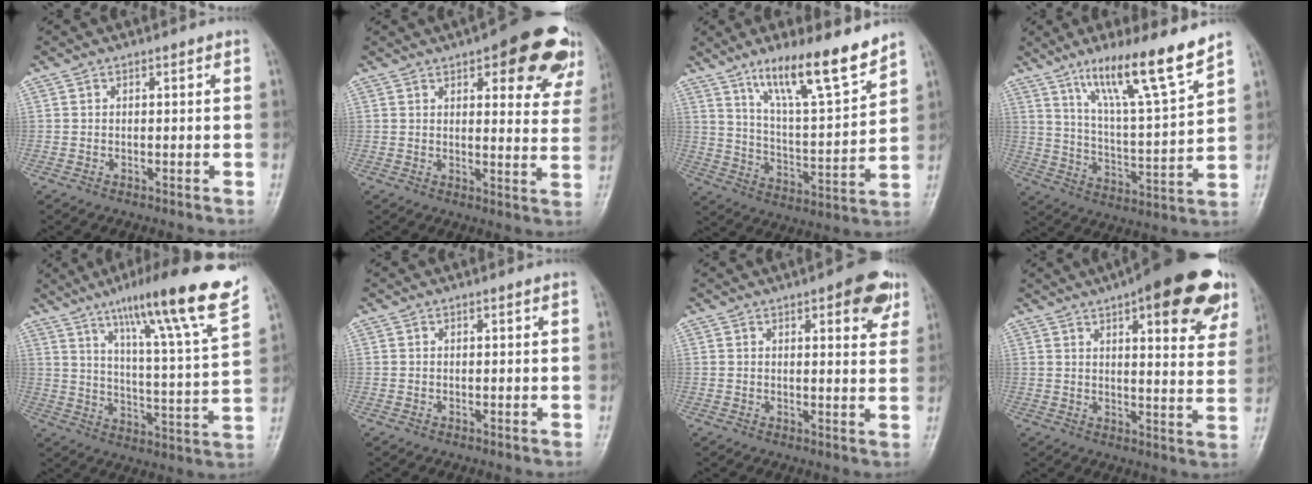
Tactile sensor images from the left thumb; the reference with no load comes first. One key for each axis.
{"total": 17.8, "fx": 10.1, "fy": 6.5, "fz": 13.1, "tx": -0.120, "ty": -0.037, "tz": 0.115}
{"total": 15.5, "fx": 11.1, "fy": 2.7, "fz": 10.5, "tx": -0.159, "ty": -0.070, "tz": 0.197}
{"total": 15.6, "fx": 10.9, "fy": 1.2, "fz": 11.1, "tx": -0.178, "ty": -0.063, "tz": 0.191}
{"total": 20.3, "fx": 13.4, "fy": 1.3, "fz": 15.2, "tx": -0.211, "ty": -0.052, "tz": 0.200}
{"total": 0.0}
{"total": 8.1, "fx": 4.3, "fy": 2.9, "fz": 6.2, "tx": -0.050, "ty": -0.014, "tz": 0.047}
{"total": 21.4, "fx": 12.0, "fy": 7.0, "fz": 16.3, "tx": -0.179, "ty": -0.024, "tz": 0.147}